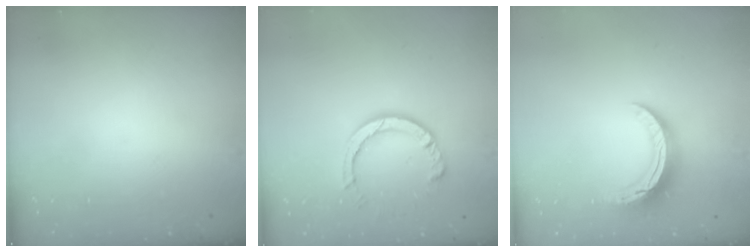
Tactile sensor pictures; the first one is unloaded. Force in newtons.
{"total": 8.0, "press": 8.0, "slide": 0.8}
{"total": 10.5, "press": 10.5, "slide": 0.2}